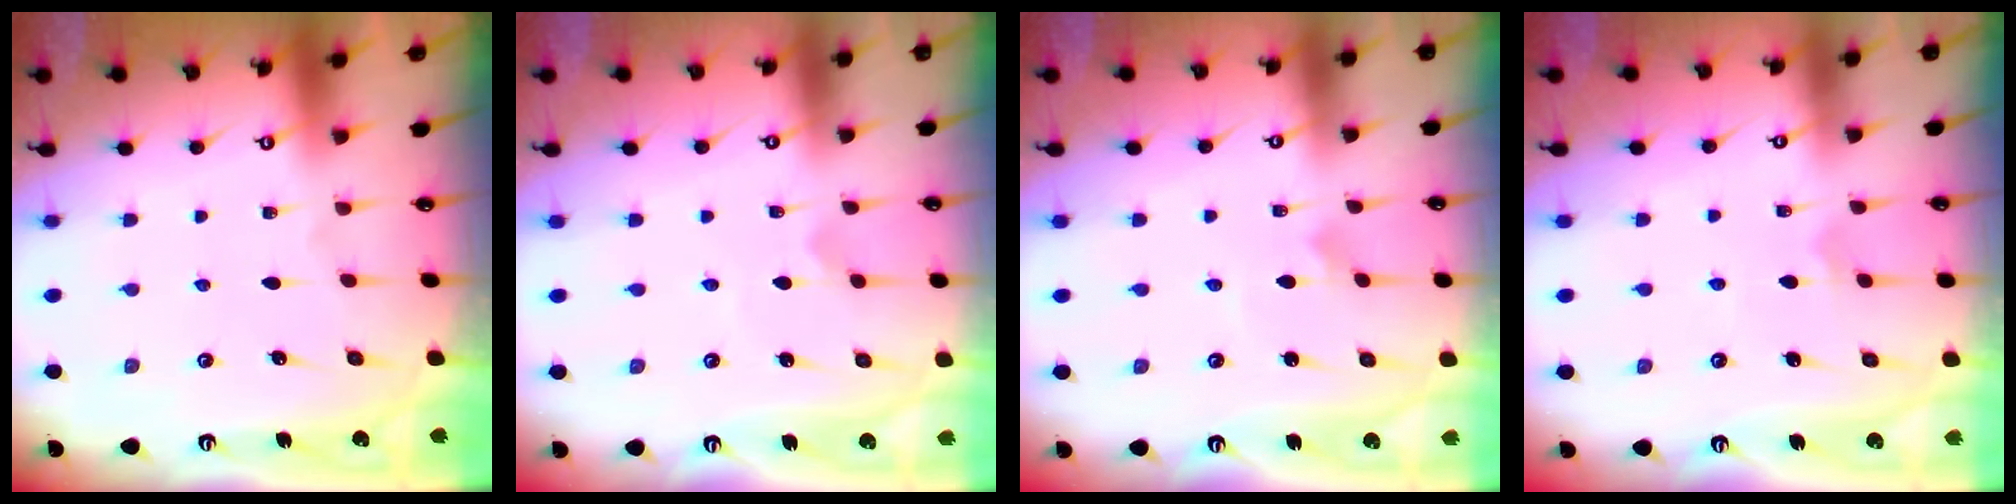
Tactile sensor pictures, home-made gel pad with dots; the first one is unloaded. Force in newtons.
{"total": 1.7, "press": 1.6, "slide": 0.2}
{"total": 2.0, "press": 2.0, "slide": 0.1}
{"total": 3.2, "press": 3.2, "slide": 0.3}